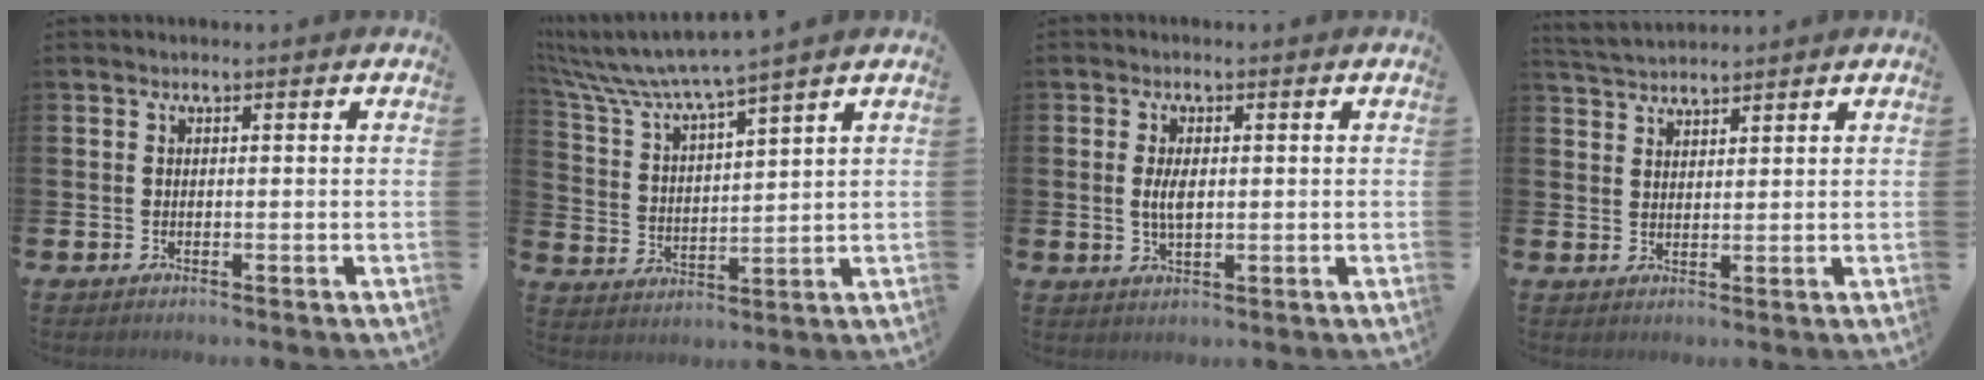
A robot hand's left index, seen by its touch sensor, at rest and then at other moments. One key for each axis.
{"total": 6.3, "fx": 5.8, "fy": -0.1, "fz": 2.4, "tx": -0.077, "ty": -0.040, "tz": 0.095}
{"total": 3.3, "fx": 0.3, "fy": 1.5, "fz": 2.9, "tx": -0.050, "ty": 0.002, "tz": 0.002}
{"total": 3.3, "fx": 3.2, "fy": 0.5, "fz": 0.3, "tx": -0.012, "ty": -0.012, "tz": 0.060}